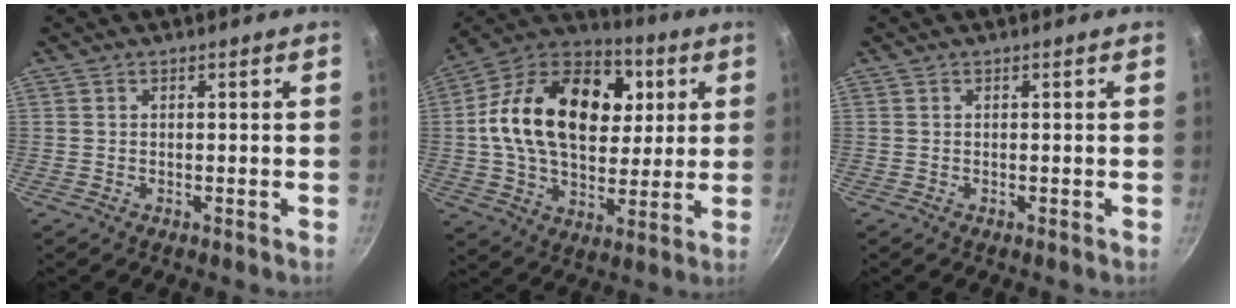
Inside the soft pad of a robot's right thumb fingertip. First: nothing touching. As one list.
[{"total": 25.7, "force": [5.1, 17.2, 18.4], "torque": [-0.287, 0.018, 0.072]}, {"total": 0.0}]